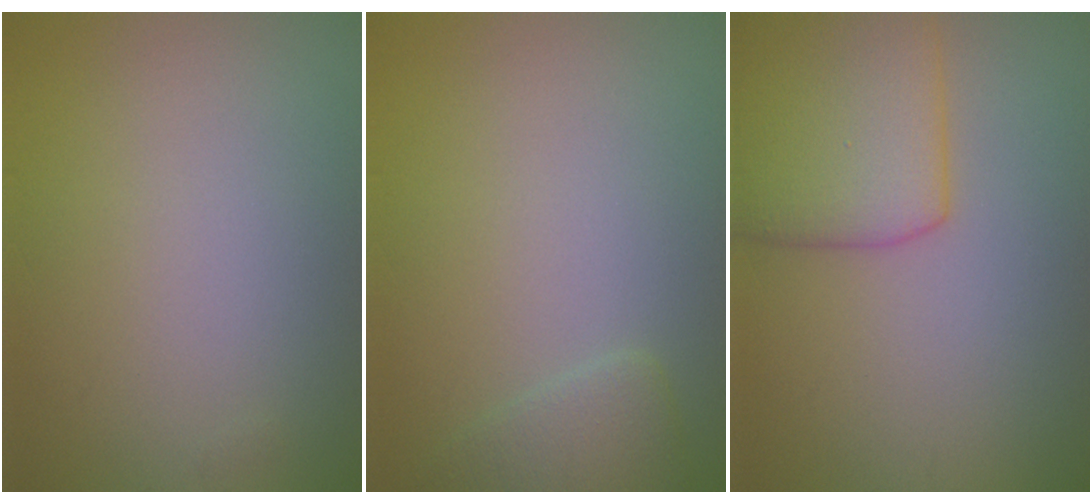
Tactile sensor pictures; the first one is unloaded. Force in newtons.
{"total": 1.9, "press": 1.9, "slide": 0.2}
{"total": 5.8, "press": 5.8, "slide": 0.3}